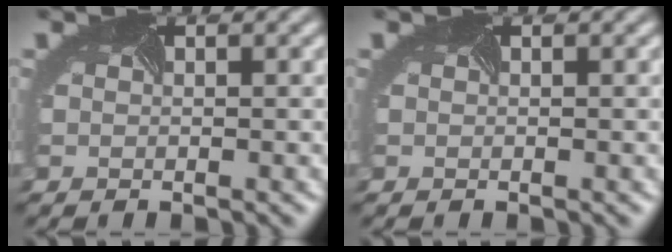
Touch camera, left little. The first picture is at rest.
{"total": 0.0}